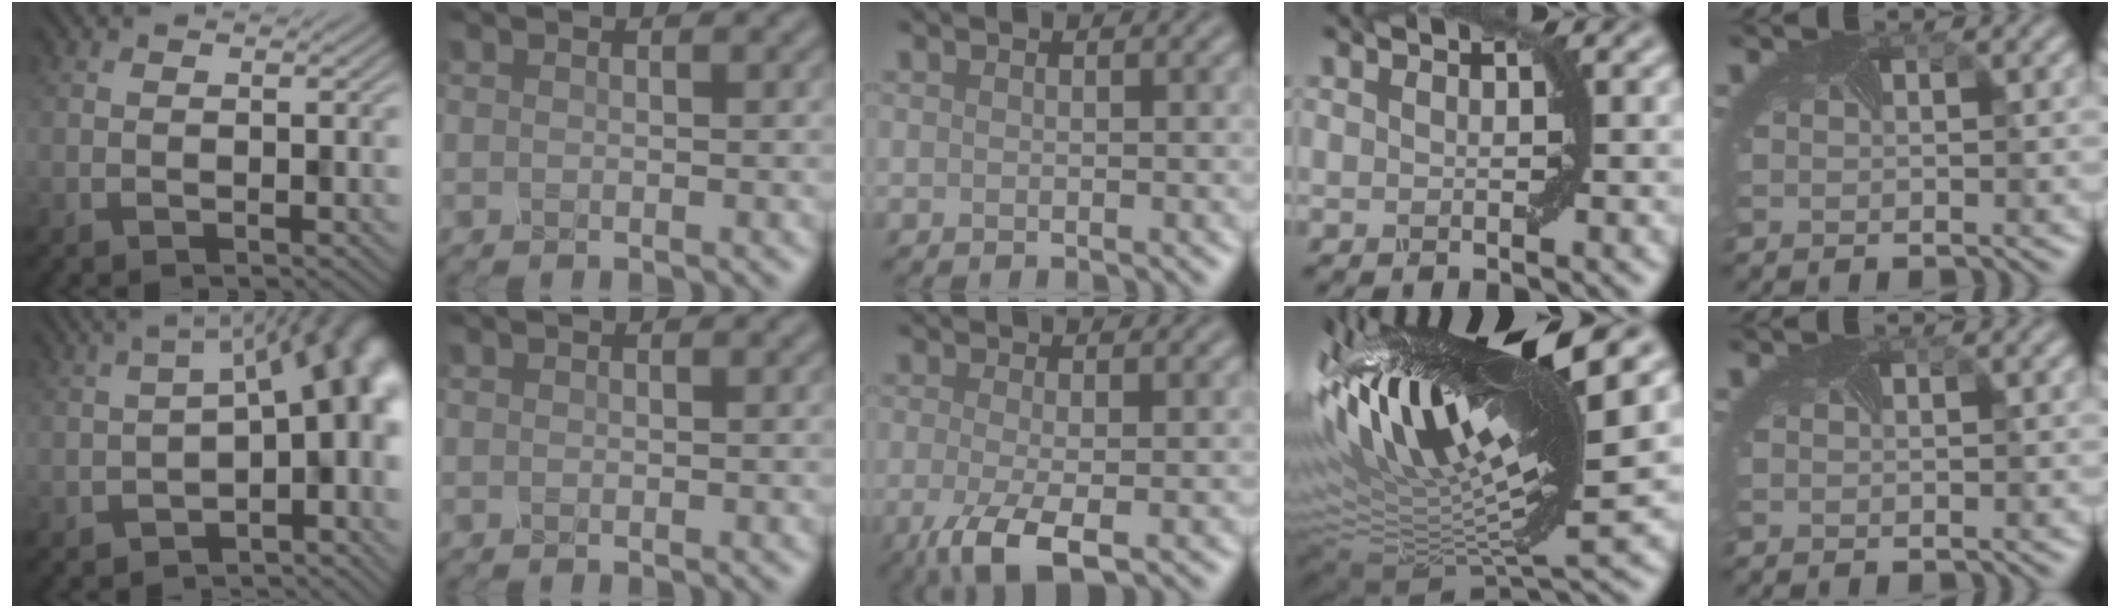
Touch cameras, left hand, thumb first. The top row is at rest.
{"thumb": {"total": 13.3, "force": [-3.3, 6.0, 11.4], "torque": [-0.125, 0.003, -0.042]}, "middle": {"total": 4.4, "force": [-2.2, 0.9, 3.7], "torque": [-0.079, -0.005, -0.033]}, "ring": {"total": 16.9, "force": [6.3, 5.0, 14.9], "torque": [-0.295, 0.023, 0.109]}}